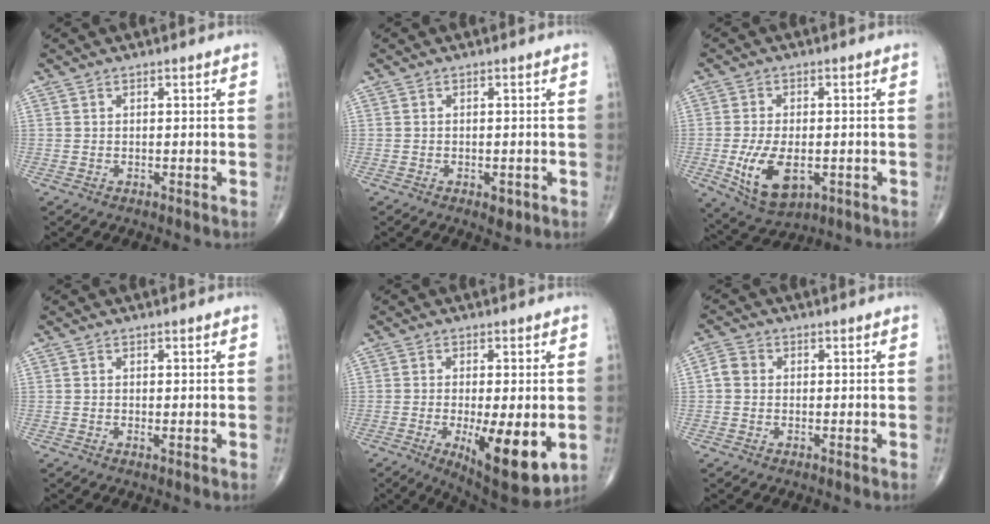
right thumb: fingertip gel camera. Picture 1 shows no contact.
{"total": 2.1, "force": [-0.9, 1.2, 1.5], "torque": [-0.014, -0.001, -0.008]}
{"total": 10.7, "force": [-2.6, 5.8, 8.6], "torque": [-0.154, -0.008, -0.030]}
{"total": 0.6, "force": [0.1, 0.2, 0.6], "torque": [-0.014, -0.004, -0.001]}
{"total": 13.7, "force": [-3.4, 4.4, 12.5], "torque": [-0.184, -0.026, -0.040]}
{"total": 2.9, "force": [0.0, 2.5, 1.5], "torque": [-0.022, 0.009, -0.006]}